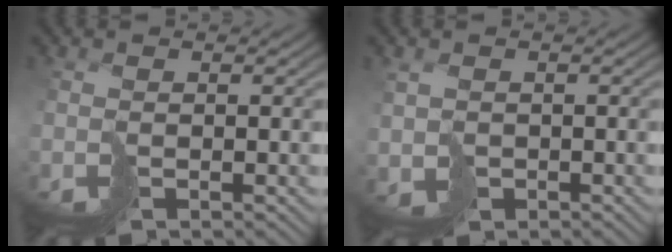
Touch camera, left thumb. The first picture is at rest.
{"total": 3.1, "force": [0.0, 2.6, 1.6], "torque": [-0.050, -0.012, 0.002]}